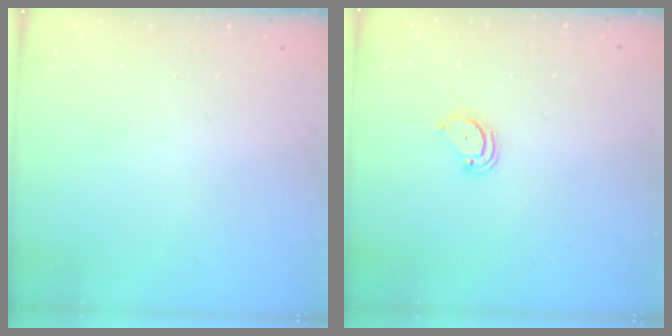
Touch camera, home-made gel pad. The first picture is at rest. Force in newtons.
{"total": 2.6, "press": 2.6, "slide": 0.2}